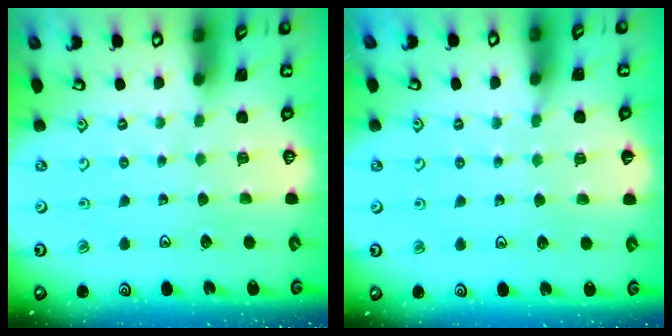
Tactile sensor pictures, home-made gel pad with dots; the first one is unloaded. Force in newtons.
{"total": 4.5, "press": 4.4, "slide": 0.4}